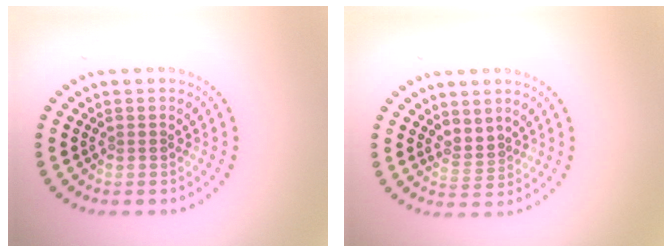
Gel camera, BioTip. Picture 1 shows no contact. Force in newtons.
{"total": 1.6, "press": 1.0, "slide": 1.2}